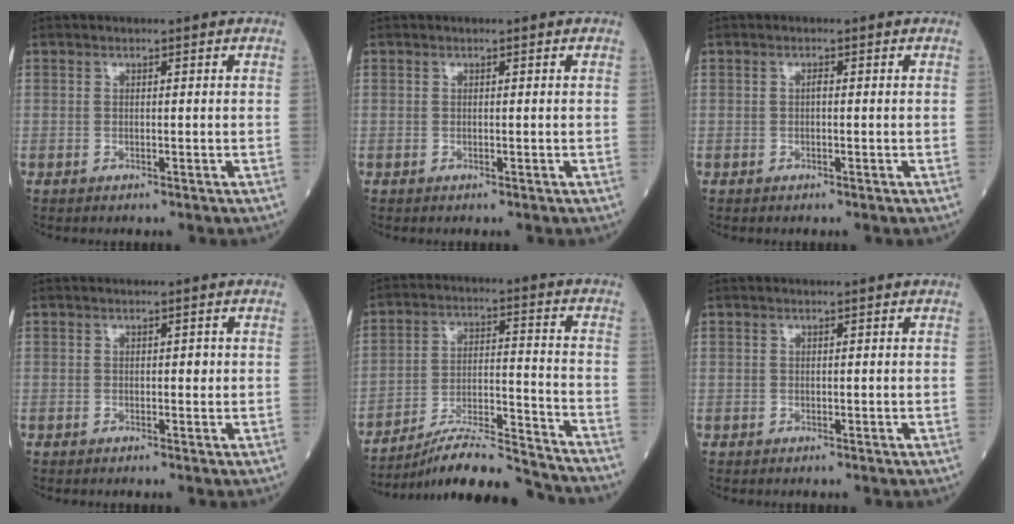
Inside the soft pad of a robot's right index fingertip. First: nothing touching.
{"total": 0.0}
{"total": 0.5, "force": [-0.1, 0.2, 0.5], "torque": [-0.010, 0.002, -0.002]}
{"total": 0.8, "force": [0.1, 0.5, 0.7], "torque": [-0.007, 0.003, 0.004]}
{"total": 16.3, "force": [-15.3, 0.3, 5.6], "torque": [-0.104, 0.010, -0.247]}
{"total": 0.0}